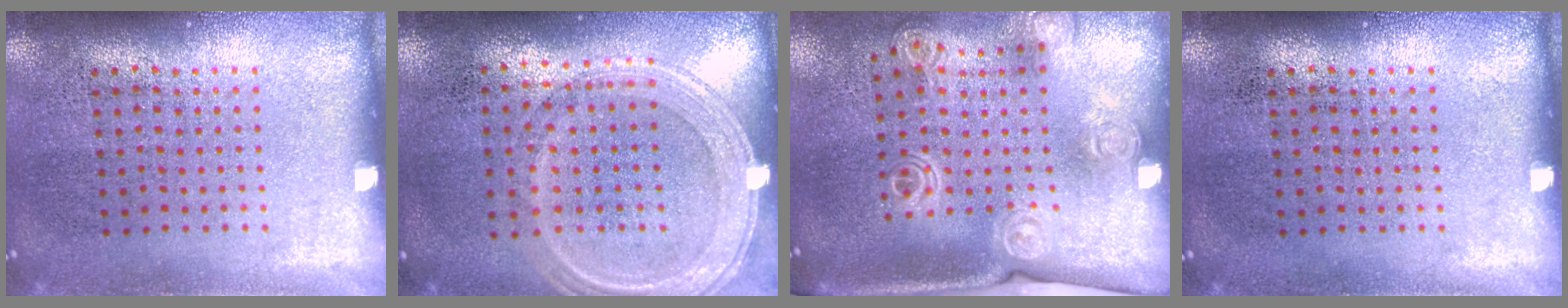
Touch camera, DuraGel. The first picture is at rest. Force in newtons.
{"total": 1.2, "press": 1.1, "slide": 0.5}
{"total": 1.9, "press": 1.5, "slide": 1.3}
{"total": 0.0}